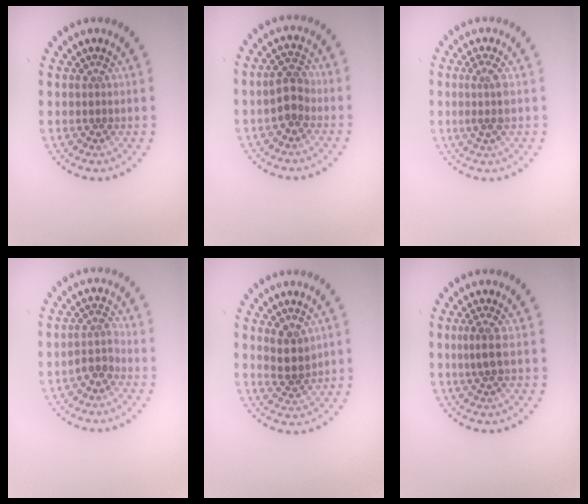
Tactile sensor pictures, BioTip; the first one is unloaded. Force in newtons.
{"total": 2.6, "press": 2.5, "slide": 0.7}
{"total": 1.9, "press": 1.6, "slide": 1.0}
{"total": 1.9, "press": 1.6, "slide": 1.1}
{"total": 2.5, "press": 2.2, "slide": 1.2}
{"total": 1.7, "press": 1.2, "slide": 1.1}